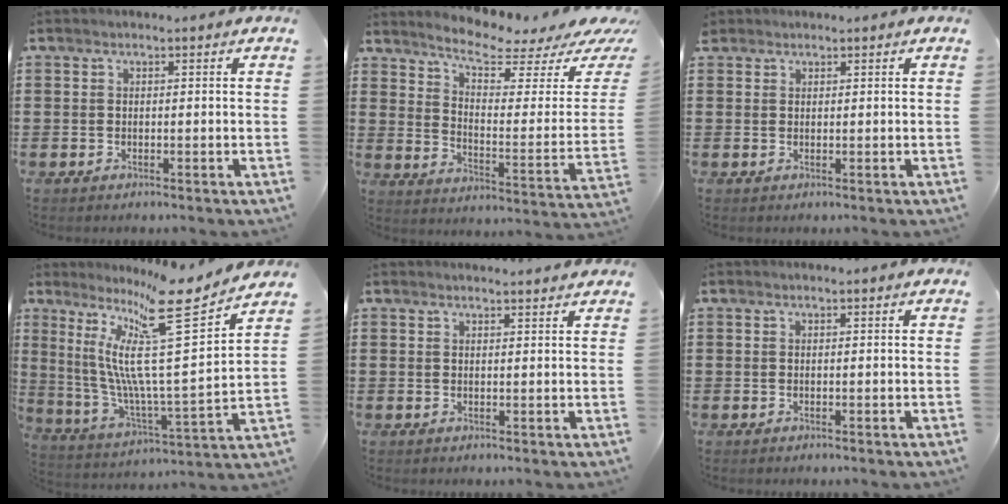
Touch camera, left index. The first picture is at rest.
{"total": 6.2, "force": [5.2, 1.2, 3.2], "torque": [-0.076, -0.042, 0.082]}
{"total": 1.1, "force": [0.9, 0.6, 0.2], "torque": [-0.006, 0.004, 0.017]}
{"total": 14.2, "force": [9.3, 0.4, 10.8], "torque": [-0.229, -0.077, 0.140]}
{"total": 1.5, "force": [1.5, -0.1, 0.3], "torque": [-0.008, 0.000, 0.030]}
{"total": 0.0}